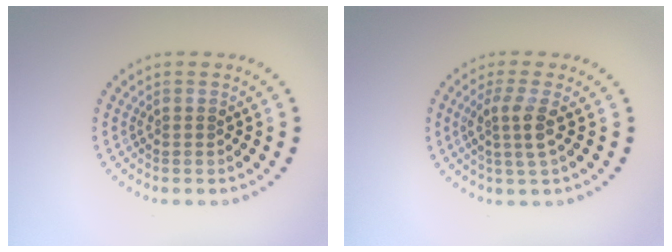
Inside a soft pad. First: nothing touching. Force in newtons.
{"total": 2.6, "press": 2.1, "slide": 1.5}